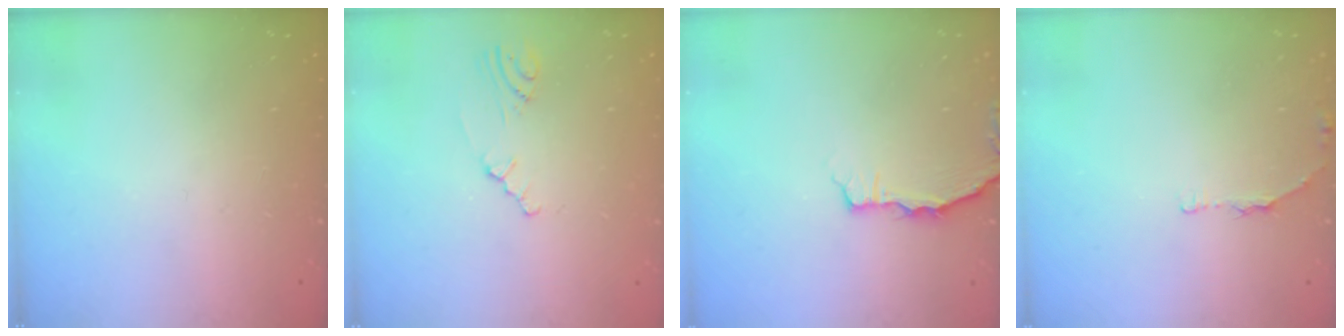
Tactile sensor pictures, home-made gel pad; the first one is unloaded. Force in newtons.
{"total": 1.1, "press": 1.1, "slide": 0.4}
{"total": 2.8, "press": 2.8, "slide": 0.4}
{"total": 4.7, "press": 2.9, "slide": 3.7}